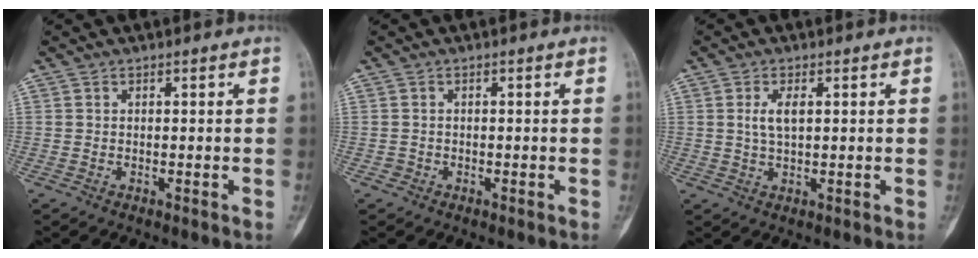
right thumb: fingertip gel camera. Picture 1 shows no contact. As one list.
[{"total": 0.8, "force": [-0.4, 0.7, 0.0], "torque": [0.003, 0.005, -0.010]}, {"total": 3.5, "force": [0.8, 1.4, 3.0], "torque": [-0.063, 0.000, 0.017]}]